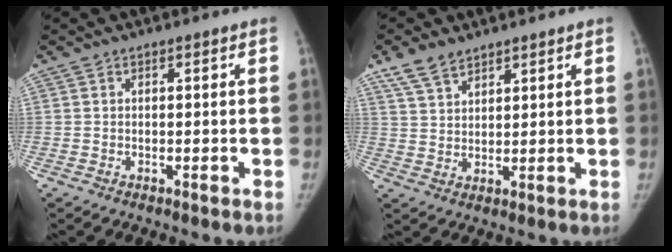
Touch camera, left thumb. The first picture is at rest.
{"total": 6.0, "force": [4.5, 3.0, 2.7], "torque": [-0.043, -0.014, 0.094]}